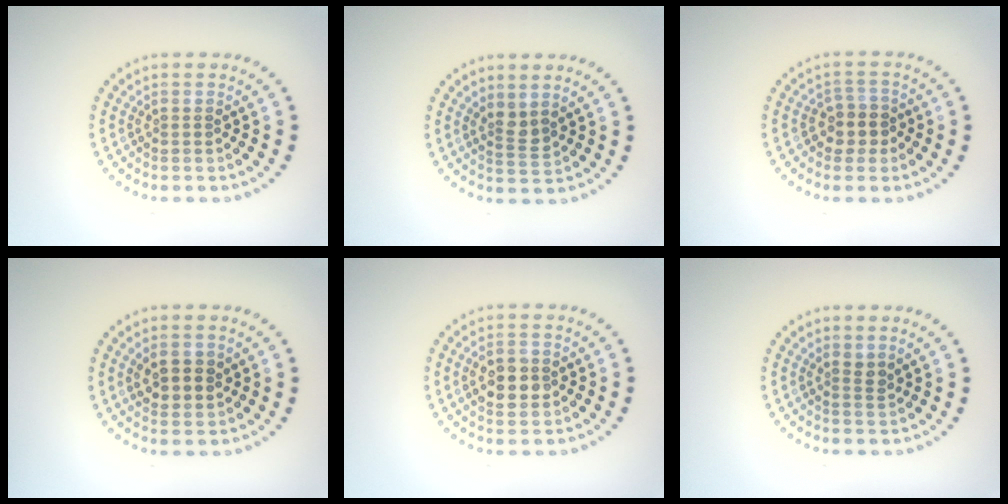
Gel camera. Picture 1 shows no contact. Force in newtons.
{"total": 1.7, "press": 1.4, "slide": 1.1}
{"total": 2.3, "press": 2.0, "slide": 1.1}
{"total": 2.8, "press": 2.7, "slide": 0.7}
{"total": 3.6, "press": 3.5, "slide": 0.2}
{"total": 1.0, "press": 0.8, "slide": 0.7}